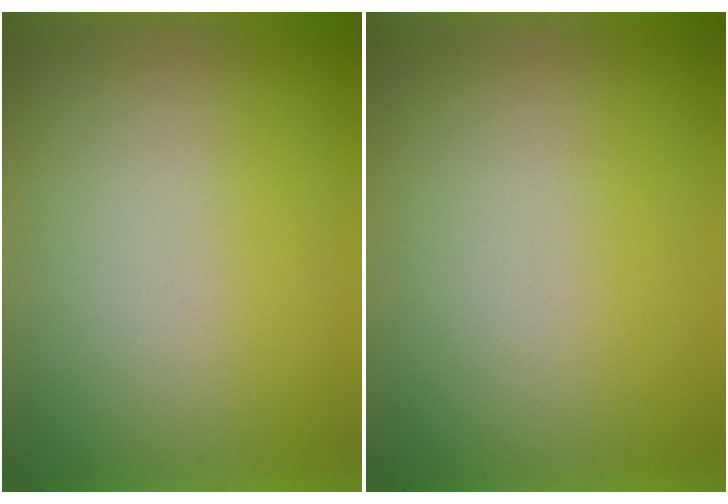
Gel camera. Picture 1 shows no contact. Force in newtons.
{"total": 0.0}